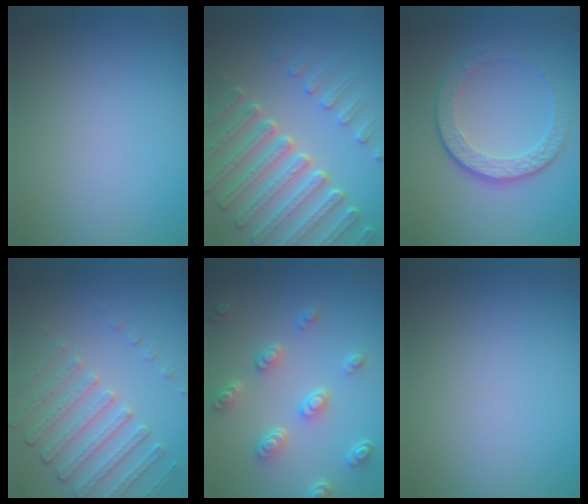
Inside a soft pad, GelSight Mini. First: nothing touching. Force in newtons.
{"total": 7.3, "press": 5.6, "slide": 4.6}
{"total": 4.5, "press": 3.1, "slide": 3.2}
{"total": 4.5, "press": 3.5, "slide": 2.9}
{"total": 4.4, "press": 3.4, "slide": 2.9}
{"total": 0.0}